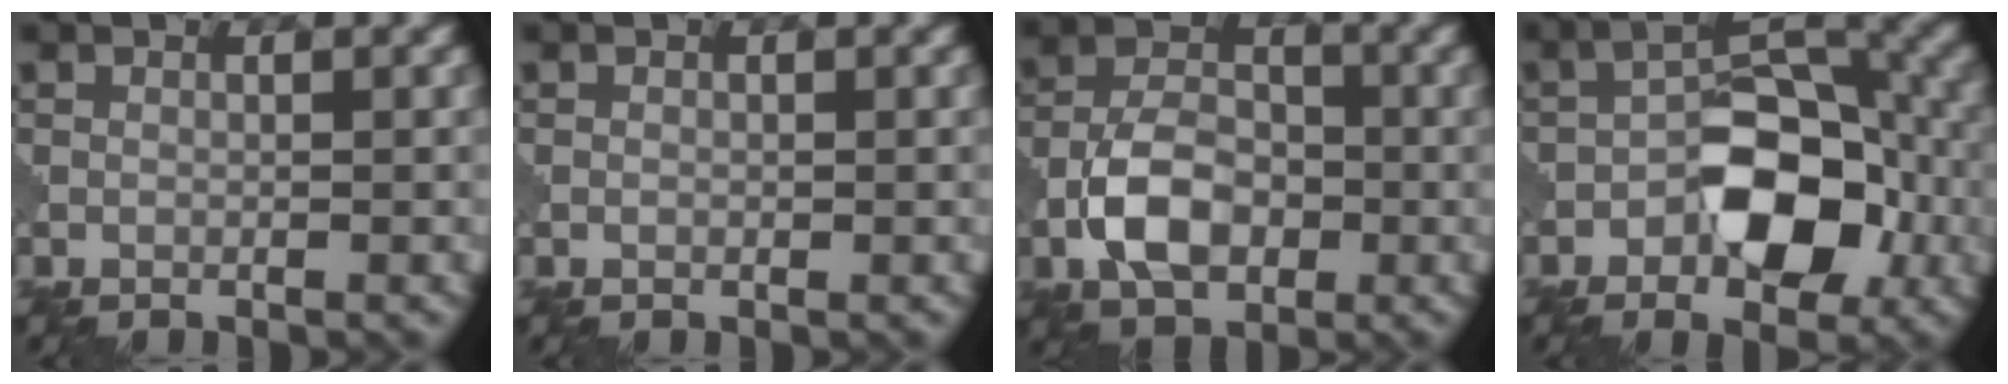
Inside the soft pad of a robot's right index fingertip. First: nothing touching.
{"total": 0.0}
{"total": 6.1, "force": [-1.8, 4.1, 4.1], "torque": [-0.078, 0.004, -0.034]}
{"total": 8.1, "force": [-2.4, 4.5, 6.3], "torque": [-0.083, 0.016, -0.041]}